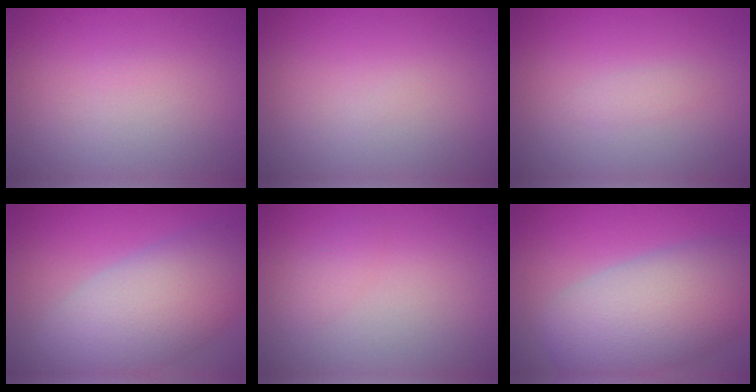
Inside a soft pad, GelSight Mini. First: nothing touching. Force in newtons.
{"total": 0.0}
{"total": 0.8, "press": 0.8, "slide": 0.0}
{"total": 9.6, "press": 9.6, "slide": 0.6}
{"total": 0.9, "press": 0.9, "slide": 0.2}
{"total": 10.1, "press": 10.0, "slide": 0.4}